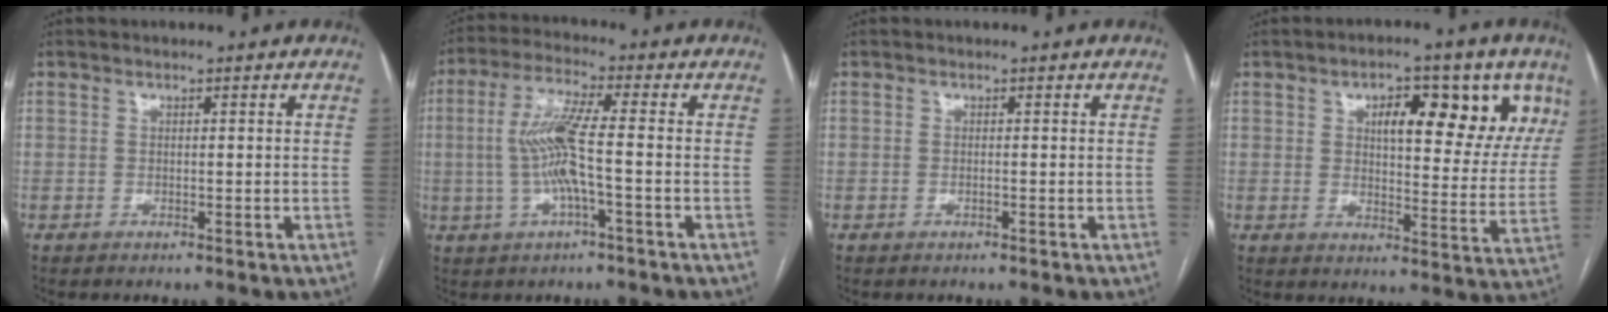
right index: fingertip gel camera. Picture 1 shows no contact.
{"total": 8.6, "force": [-0.9, 0.6, 8.6], "torque": [-0.180, 0.010, -0.022]}
{"total": 0.0}
{"total": 14.3, "force": [6.9, 5.5, 11.2], "torque": [-0.130, 0.009, 0.094]}